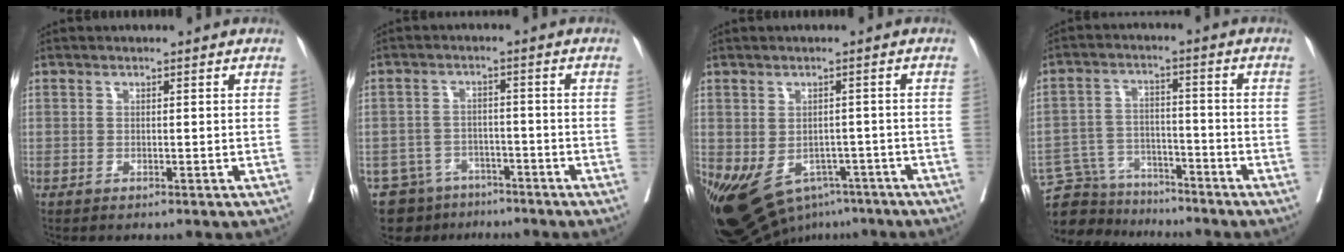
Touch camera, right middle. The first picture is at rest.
{"total": 6.9, "force": [-5.1, 4.6, 0.4], "torque": [-0.003, 0.021, -0.075]}
{"total": 13.0, "force": [-7.6, 8.0, 6.8], "torque": [-0.134, 0.002, -0.109]}
{"total": 9.2, "force": [-8.5, 3.5, 0.1], "torque": [-0.003, 0.031, -0.144]}